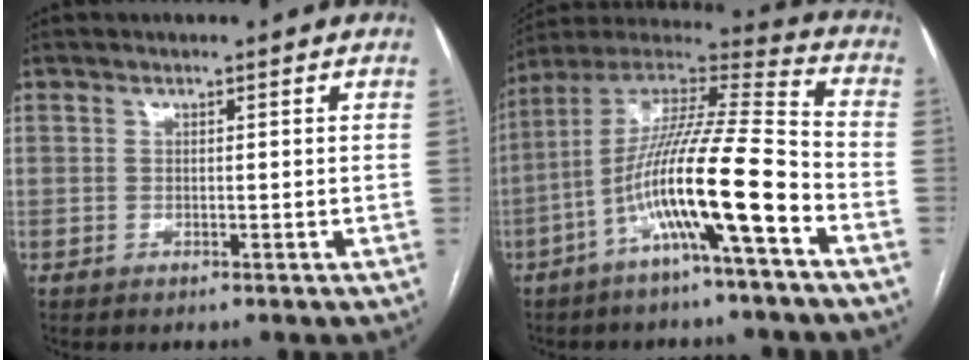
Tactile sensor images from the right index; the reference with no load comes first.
{"total": 16.9, "force": [-6.6, 0.3, 15.5], "torque": [-0.284, 0.005, -0.122]}